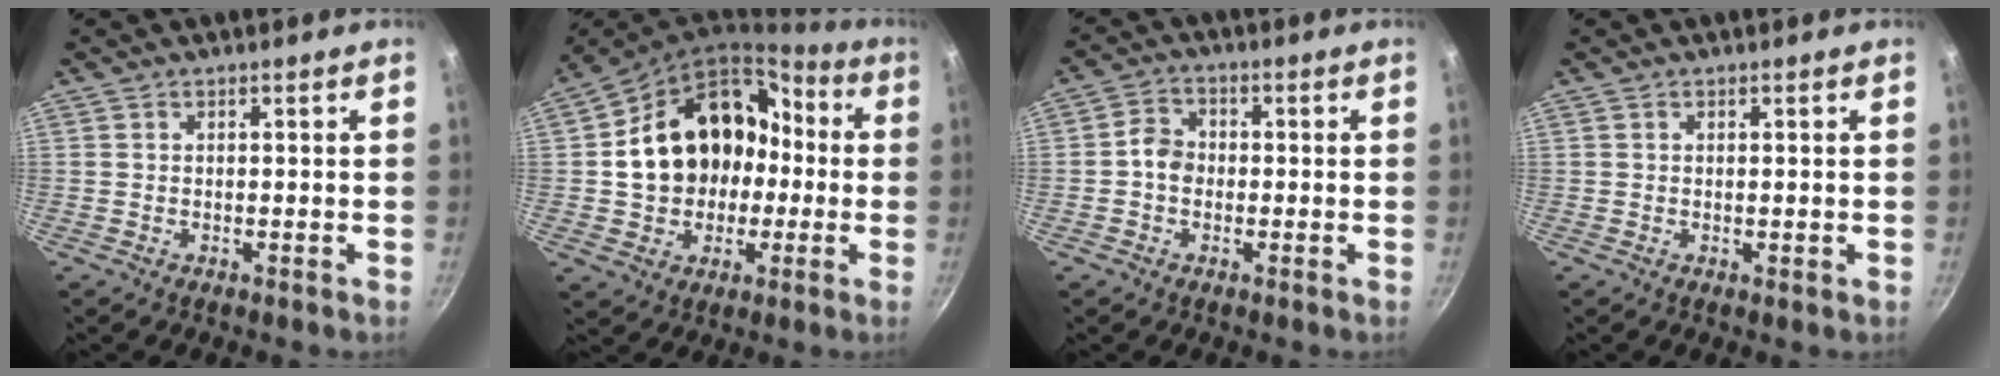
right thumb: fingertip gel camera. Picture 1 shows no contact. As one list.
[{"total": 20.0, "force": [-0.4, 16.4, 11.5], "torque": [-0.159, 0.063, 0.004]}, {"total": 4.2, "force": [-0.7, 3.5, 2.2], "torque": [-0.020, 0.020, -0.021]}, {"total": 0.5, "force": [0.0, 0.0, 0.5], "torque": [-0.007, -0.001, -0.001]}]